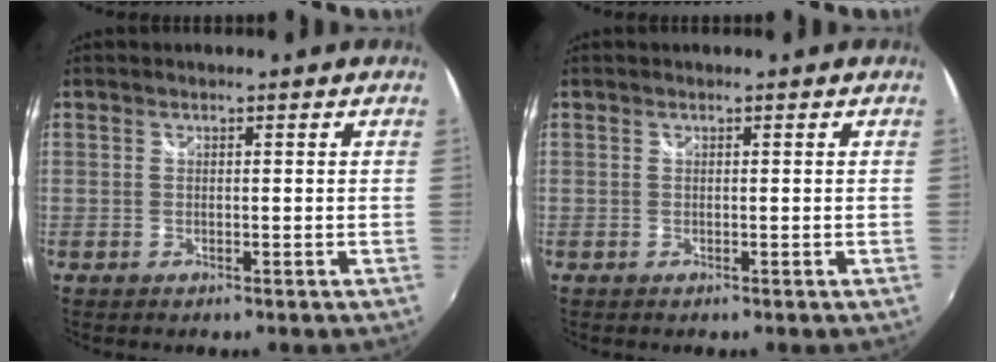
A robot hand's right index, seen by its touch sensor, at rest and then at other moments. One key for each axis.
{"total": 0.0}